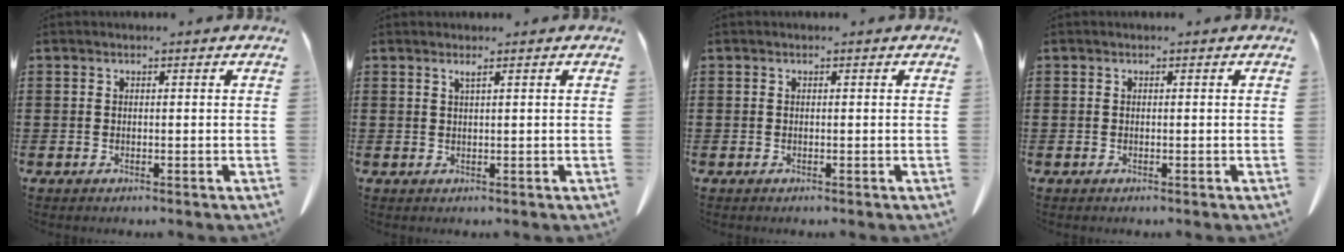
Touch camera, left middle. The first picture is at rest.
{"total": 1.0, "force": [0.7, -0.2, 0.7], "torque": [-0.014, -0.005, 0.014]}
{"total": 0.0}
{"total": 0.0}